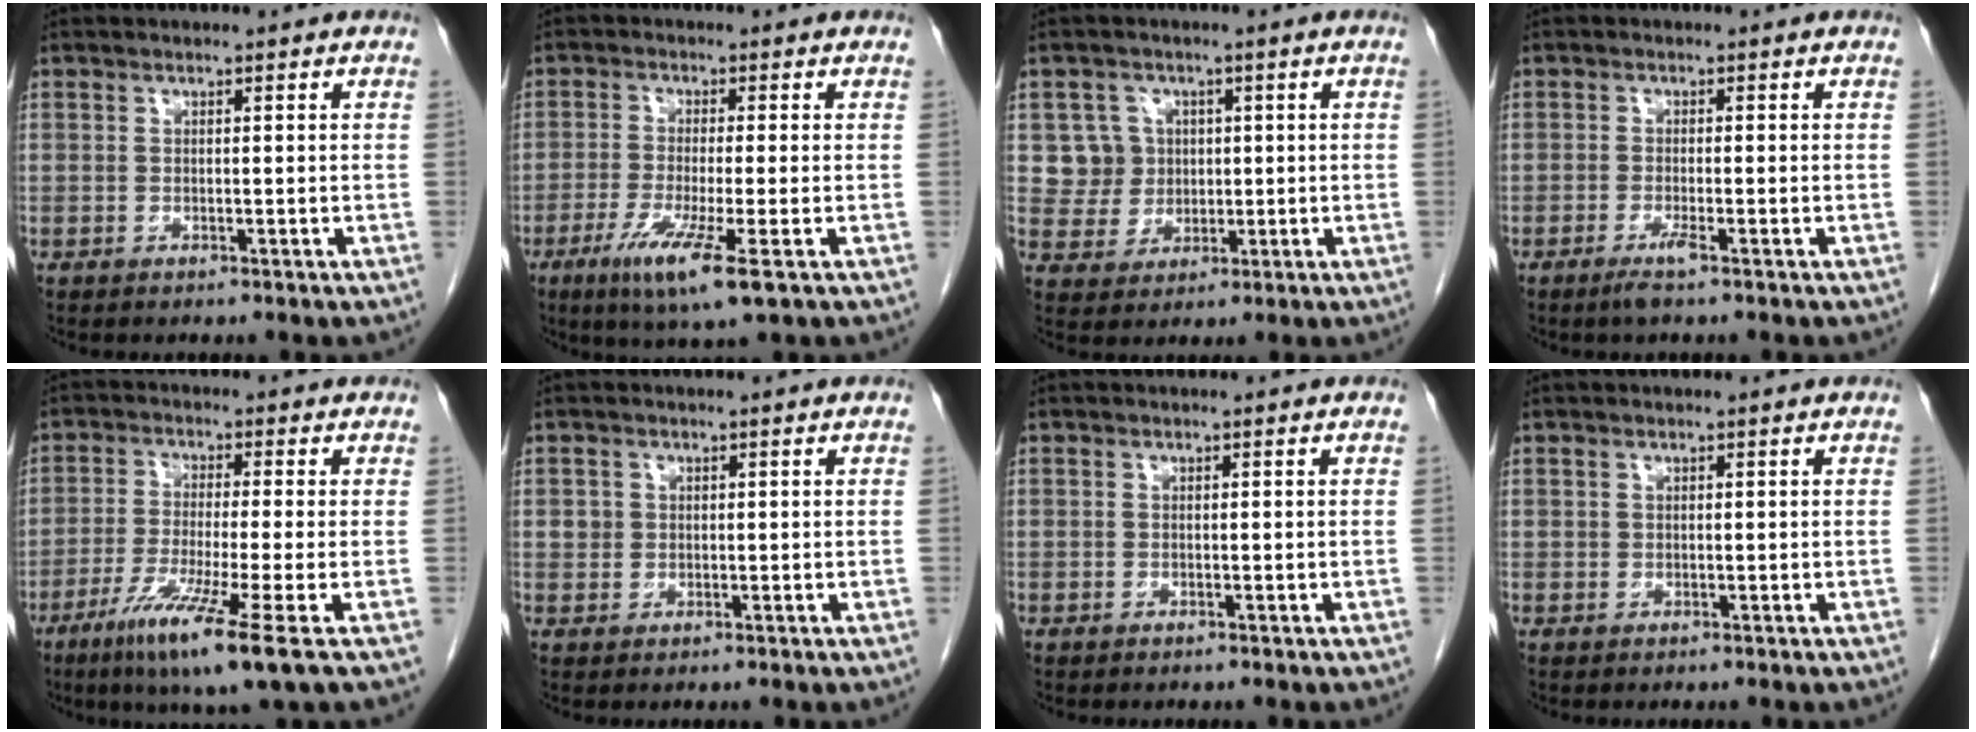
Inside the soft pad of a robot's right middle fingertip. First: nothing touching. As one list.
[{"total": 8.0, "force": [-3.8, 0.0, 7.1], "torque": [-0.135, -0.027, -0.066]}, {"total": 5.5, "force": [1.2, 5.4, 0.1], "torque": [0.004, 0.016, 0.028]}, {"total": 1.9, "force": [-1.2, -0.2, 1.5], "torque": [-0.034, -0.005, -0.026]}, {"total": 10.8, "force": [-5.8, -1.1, 9.1], "torque": [-0.170, -0.037, -0.103]}, {"total": 1.6, "force": [0.2, 1.5, 0.3], "torque": [0.001, 0.007, 0.003]}, {"total": 0.0}, {"total": 0.0}]